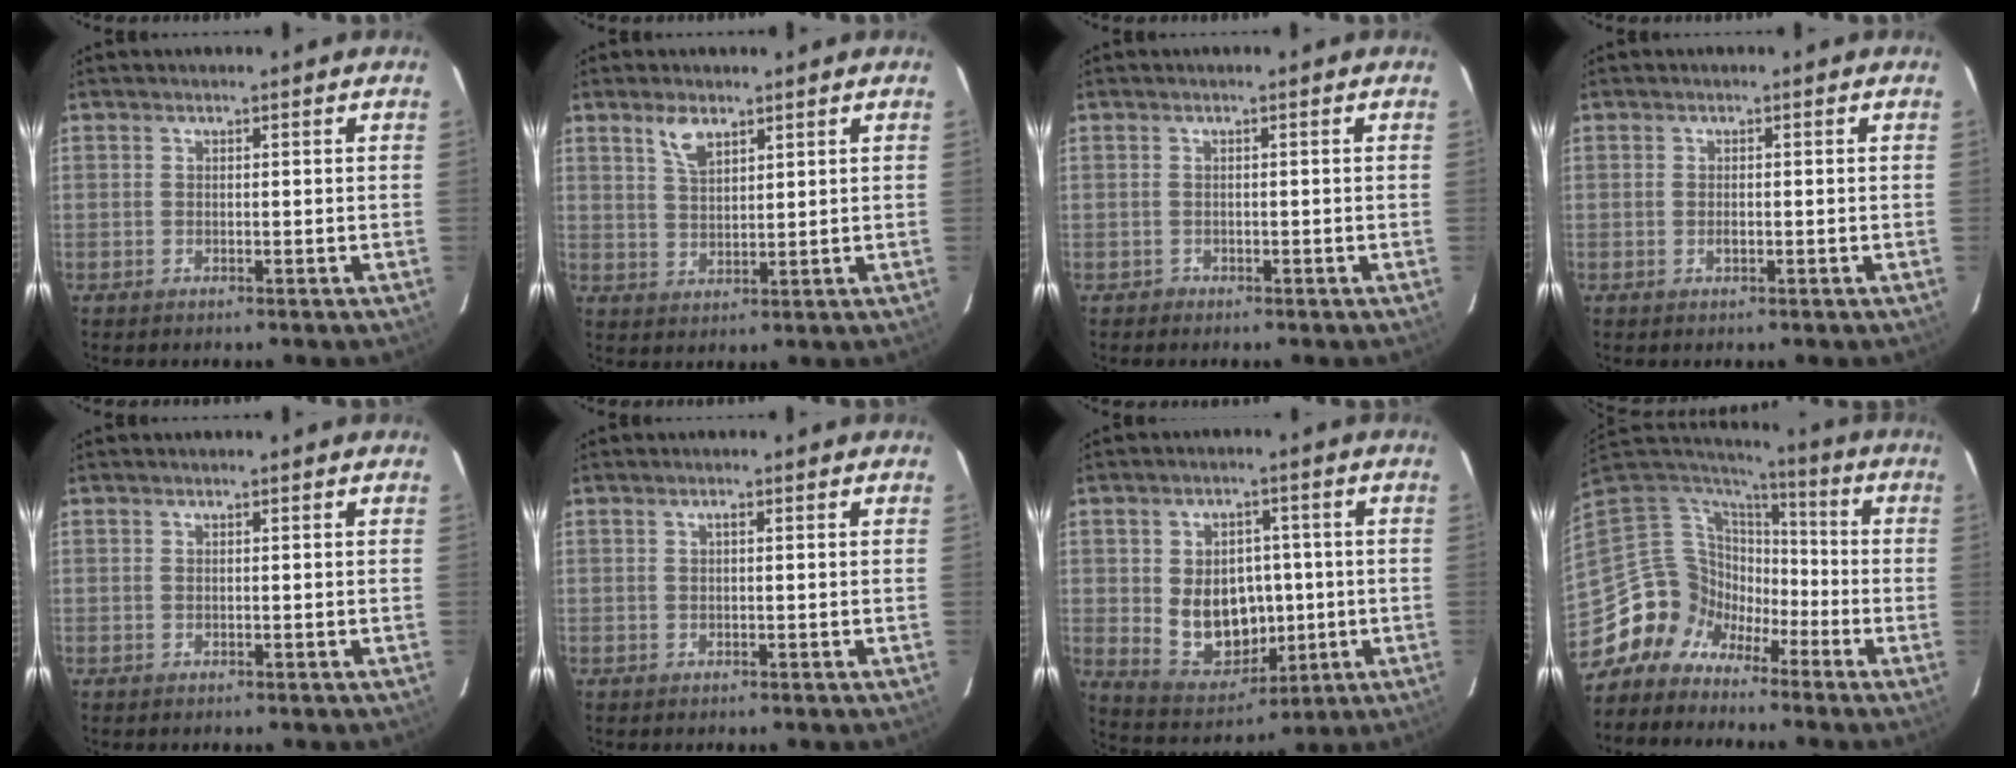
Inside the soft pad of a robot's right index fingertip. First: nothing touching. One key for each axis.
{"total": 4.5, "fx": 3.0, "fy": 1.9, "fz": 2.7, "tx": -0.050, "ty": 0.003, "tz": 0.060}
{"total": 0.6, "fx": -0.4, "fy": 0.4, "fz": -0.3, "tx": 0.004, "ty": 0.004, "tz": -0.008}
{"total": 0.9, "fx": -0.3, "fy": 0.5, "fz": 0.7, "tx": -0.013, "ty": -0.001, "tz": -0.004}
{"total": 0.0}
{"total": 0.6, "fx": 0.3, "fy": 0.1, "fz": 0.5, "tx": -0.009, "ty": 0.004, "tz": 0.003}
{"total": 12.0, "fx": -0.6, "fy": 9.4, "fz": 7.4, "tx": -0.150, "ty": -0.002, "tz": 0.019}
{"total": 11.2, "fx": -7.6, "fy": 8.1, "fz": 1.7, "tx": -0.045, "ty": 0.034, "tz": -0.147}